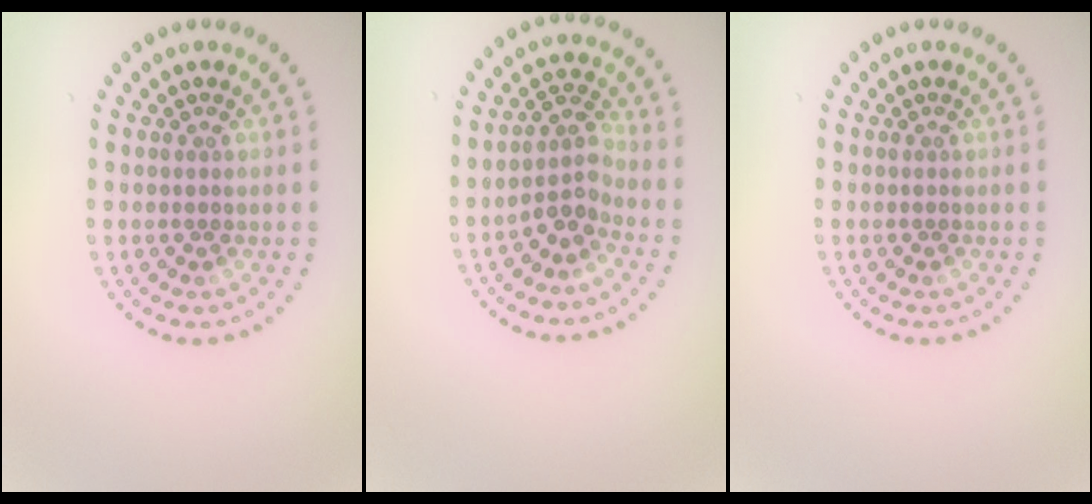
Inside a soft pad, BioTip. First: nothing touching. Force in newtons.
{"total": 2.5, "press": 1.9, "slide": 1.6}
{"total": 0.0}